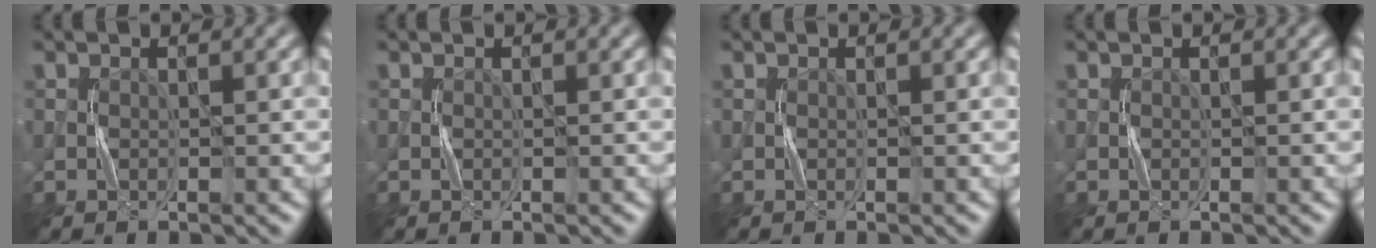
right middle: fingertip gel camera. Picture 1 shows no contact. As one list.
[{"total": 0.0}, {"total": 0.0}, {"total": 0.0}]